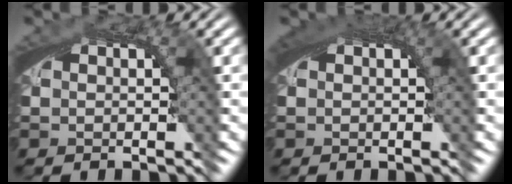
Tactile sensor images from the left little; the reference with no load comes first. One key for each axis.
{"total": 1.5, "fx": 0.7, "fy": 0.1, "fz": 1.3, "tx": -0.018, "ty": 0.005, "tz": 0.012}